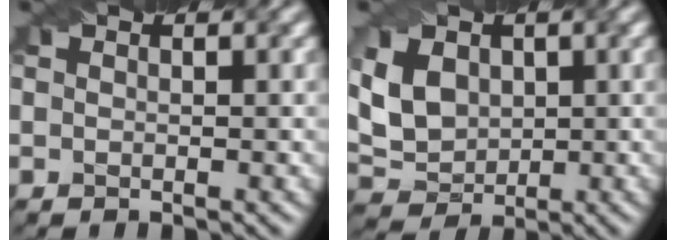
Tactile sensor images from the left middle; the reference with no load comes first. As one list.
[{"total": 4.6, "force": [0.8, 3.6, 2.8], "torque": [-0.069, 0.003, 0.016]}]